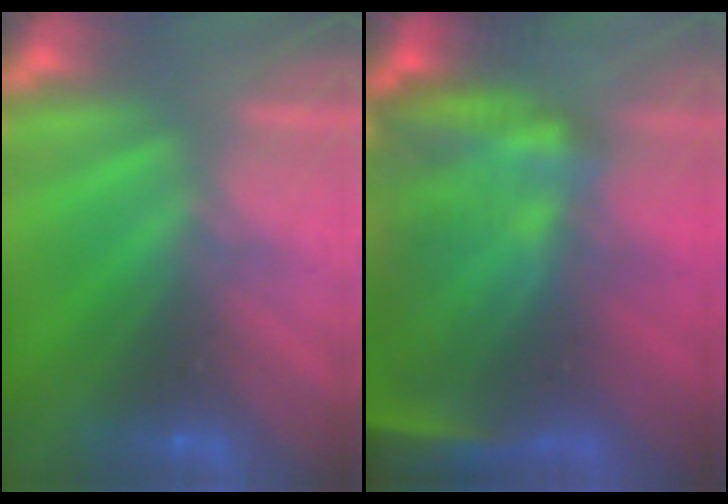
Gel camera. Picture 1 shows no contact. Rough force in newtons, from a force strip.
{"total": 10.3}